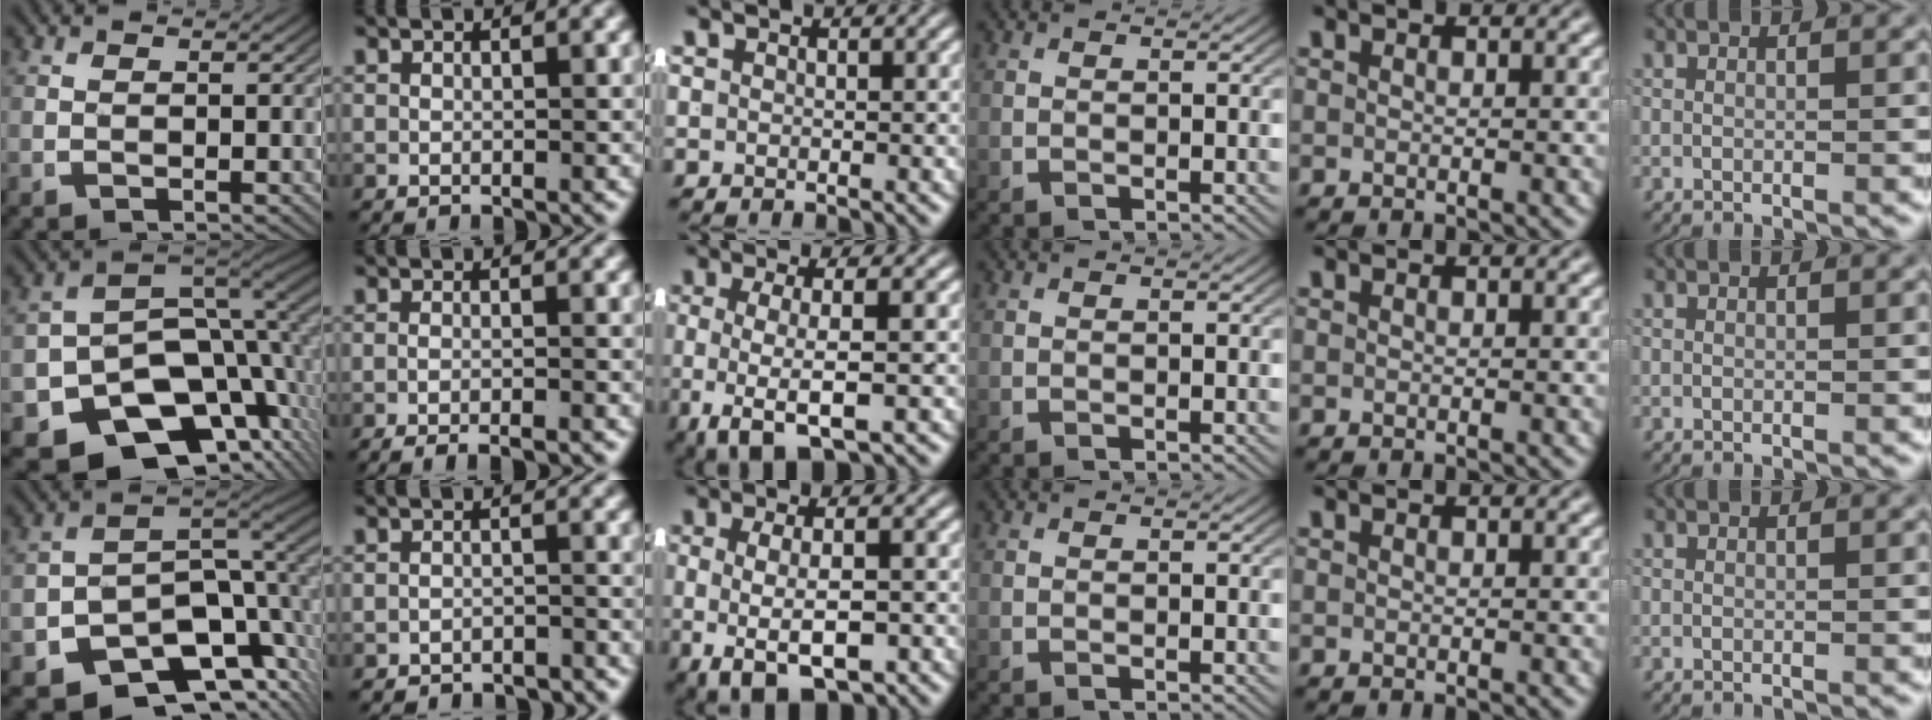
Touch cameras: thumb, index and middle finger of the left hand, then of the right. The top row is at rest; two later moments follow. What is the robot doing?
{"motion": "lift_and_place", "object": "shorts"}